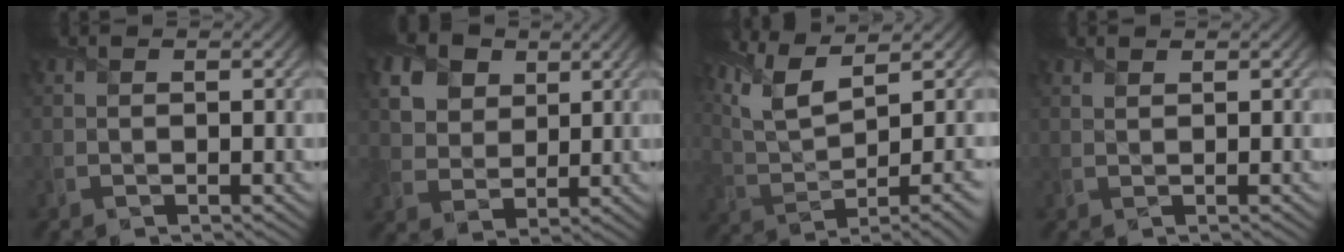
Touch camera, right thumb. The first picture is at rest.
{"total": 9.7, "force": [4.6, 7.3, 4.5], "torque": [-0.157, 0.013, 0.089]}
{"total": 11.3, "force": [4.7, 3.5, 9.7], "torque": [-0.177, 0.020, 0.096]}
{"total": 0.9, "force": [0.8, 0.1, 0.4], "torque": [-0.012, 0.002, 0.012]}